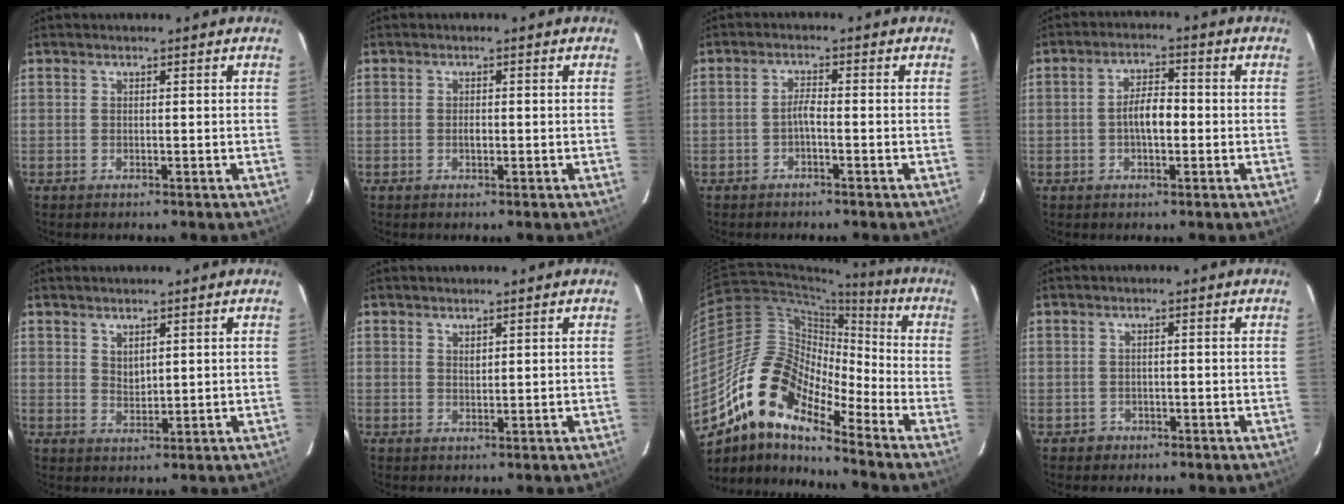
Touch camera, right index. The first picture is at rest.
{"total": 1.1, "force": [-0.3, 0.7, 0.9], "torque": [-0.015, 0.000, -0.005]}
{"total": 1.8, "force": [-1.1, 0.2, 1.4], "torque": [-0.030, 0.006, -0.021]}
{"total": 5.1, "force": [-0.8, 2.3, 4.5], "torque": [-0.082, 0.011, -0.012]}
{"total": 2.5, "force": [1.8, 1.3, 1.3], "torque": [-0.020, -0.003, 0.033]}
{"total": 1.2, "force": [1.0, 0.5, 0.5], "torque": [-0.007, 0.001, 0.019]}
{"total": 15.2, "force": [-10.9, 5.3, 9.2], "torque": [-0.146, 0.003, -0.223]}
{"total": 2.0, "force": [-0.8, 1.9, 0.0], "torque": [-0.002, 0.005, -0.008]}